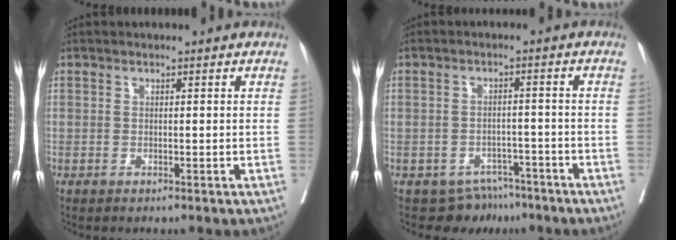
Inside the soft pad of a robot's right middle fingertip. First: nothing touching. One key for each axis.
{"total": 5.8, "fx": -4.8, "fy": 3.3, "fz": -0.1, "tx": 0.018, "ty": 0.021, "tz": -0.067}